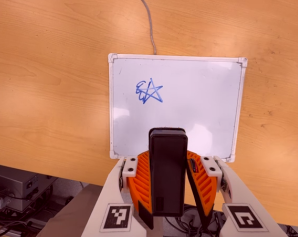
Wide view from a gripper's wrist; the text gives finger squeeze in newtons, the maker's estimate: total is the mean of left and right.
{"total": 5.9, "left": 4.4, "right": 7.4}